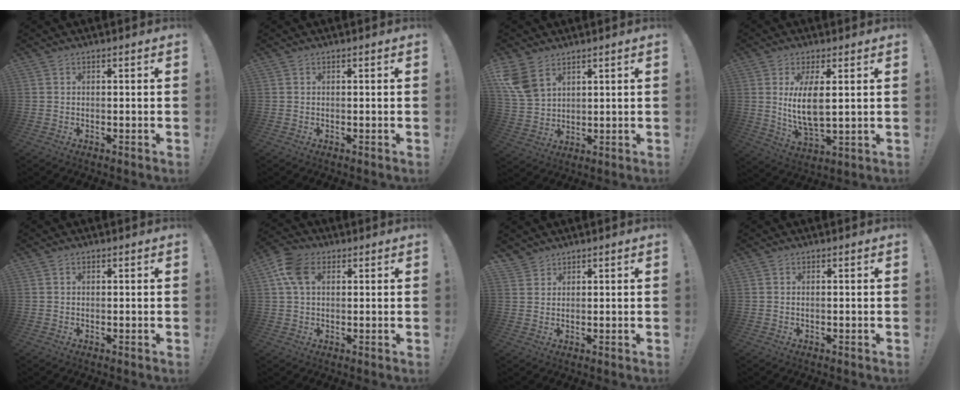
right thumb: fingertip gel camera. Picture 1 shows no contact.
{"total": 0.0}
{"total": 9.0, "force": [5.4, 5.5, 4.7], "torque": [-0.098, -0.017, 0.110]}
{"total": 9.6, "force": [2.0, 3.3, 8.7], "torque": [-0.181, -0.019, 0.033]}
{"total": 0.6, "force": [0.2, 0.5, 0.2], "torque": [-0.003, 0.002, 0.004]}
{"total": 9.3, "force": [3.1, 6.1, 6.2], "torque": [-0.112, 0.007, 0.062]}
{"total": 2.8, "force": [2.5, 1.4, 0.0], "torque": [-0.002, -0.015, 0.048]}
{"total": 0.5, "force": [-0.2, -0.4, 0.3], "torque": [-0.007, 0.000, -0.003]}